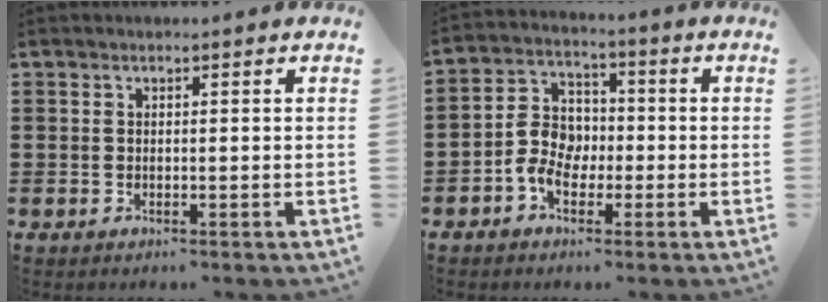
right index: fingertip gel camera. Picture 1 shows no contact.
{"total": 6.3, "force": [-1.9, 4.7, 3.8], "torque": [-0.096, 0.006, -0.040]}